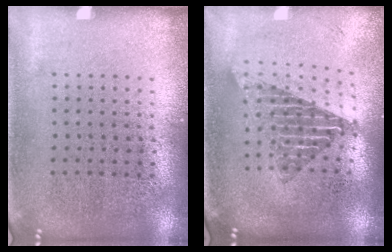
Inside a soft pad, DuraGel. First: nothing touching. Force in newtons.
{"total": 1.7, "press": 1.4, "slide": 1.0}